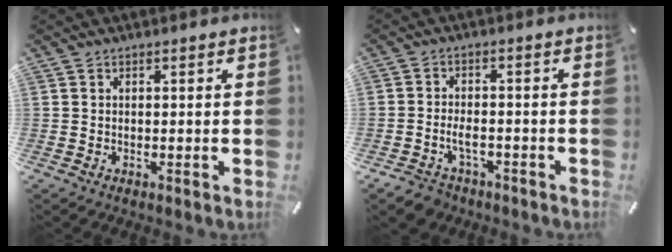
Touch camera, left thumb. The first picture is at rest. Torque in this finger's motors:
{"motor_torque": [0.34, 0.78, -0.17, 0.05, 0.04]}